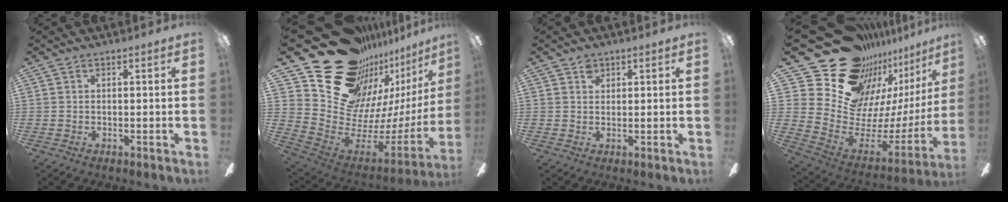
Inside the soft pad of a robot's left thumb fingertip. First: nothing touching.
{"total": 24.5, "force": [17.0, 14.5, 9.9], "torque": [-0.126, -0.147, 0.352]}
{"total": 2.4, "force": [1.6, 1.6, 0.7], "torque": [0.000, -0.007, 0.027]}
{"total": 25.2, "force": [18.7, 13.8, 9.7], "torque": [-0.166, -0.162, 0.380]}